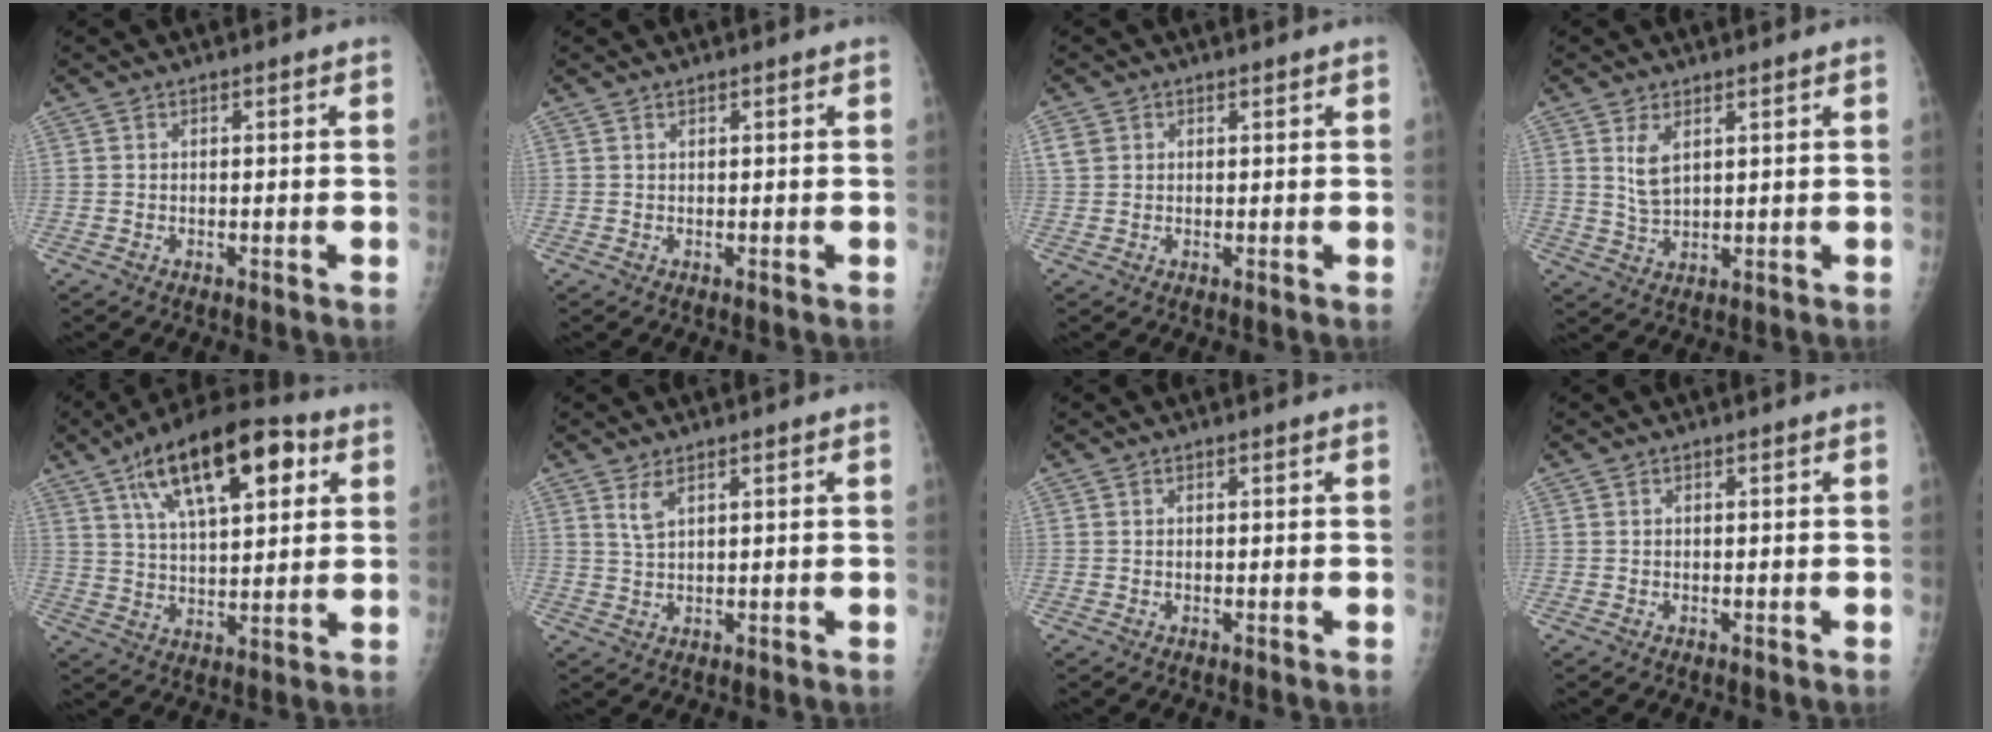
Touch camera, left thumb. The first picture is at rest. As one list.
[{"total": 0.6, "force": [0.5, 0.1, 0.2], "torque": [-0.005, -0.001, 0.012]}, {"total": 3.1, "force": [1.6, 2.3, 1.3], "torque": [-0.024, 0.004, 0.039]}, {"total": 4.3, "force": [2.0, 2.0, 3.2], "torque": [-0.058, -0.015, 0.047]}, {"total": 19.1, "force": [8.4, 8.1, 15.1], "torque": [-0.221, -0.007, 0.138]}, {"total": 2.8, "force": [1.8, 0.7, 2.0], "torque": [-0.043, -0.012, 0.042]}, {"total": 0.0}, {"total": 0.0}]